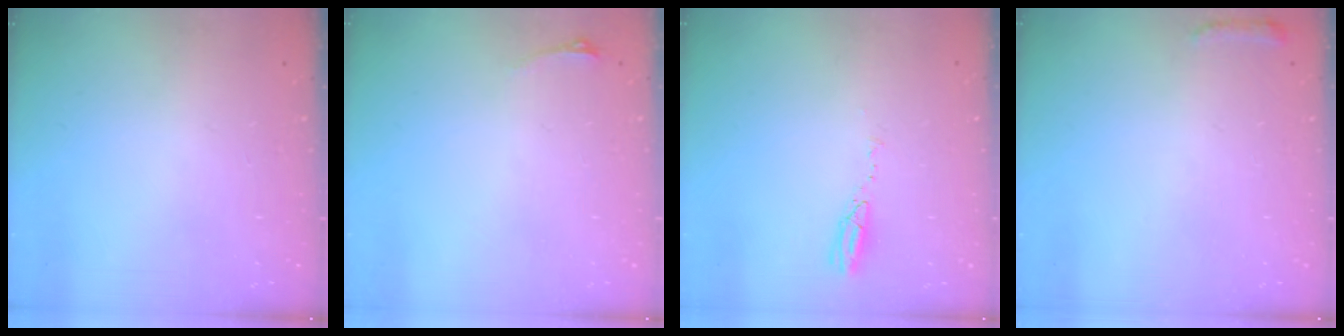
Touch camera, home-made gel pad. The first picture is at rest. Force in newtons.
{"total": 2.9, "press": 2.6, "slide": 1.5}
{"total": 3.6, "press": 3.6, "slide": 0.2}
{"total": 4.7, "press": 4.6, "slide": 0.9}